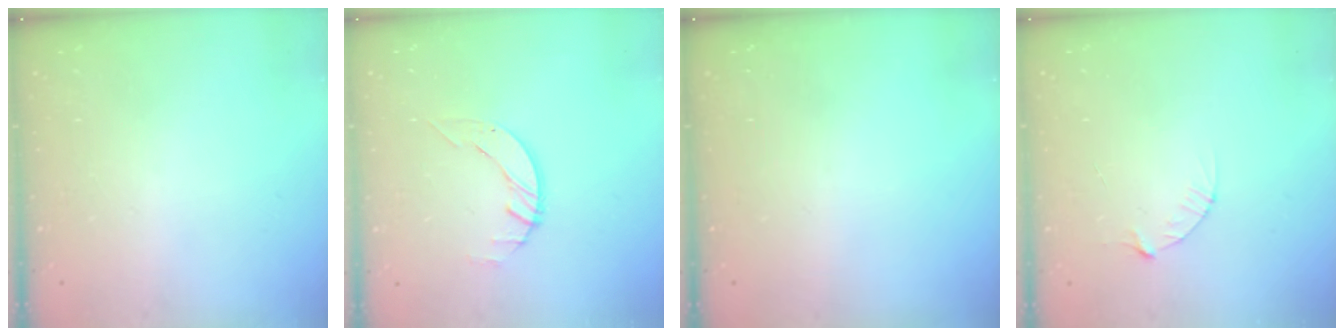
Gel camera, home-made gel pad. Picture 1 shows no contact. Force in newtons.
{"total": 2.9, "press": 2.8, "slide": 0.3}
{"total": 0.0}
{"total": 3.2, "press": 3.2, "slide": 0.3}